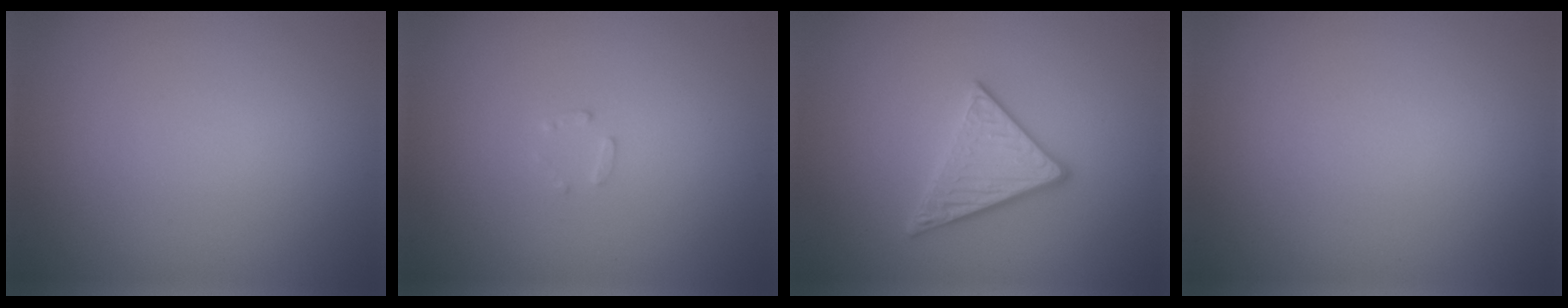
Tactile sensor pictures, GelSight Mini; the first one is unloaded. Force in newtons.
{"total": 0.9, "press": 0.9, "slide": 0.2}
{"total": 3.0, "press": 2.9, "slide": 0.8}
{"total": 0.0}